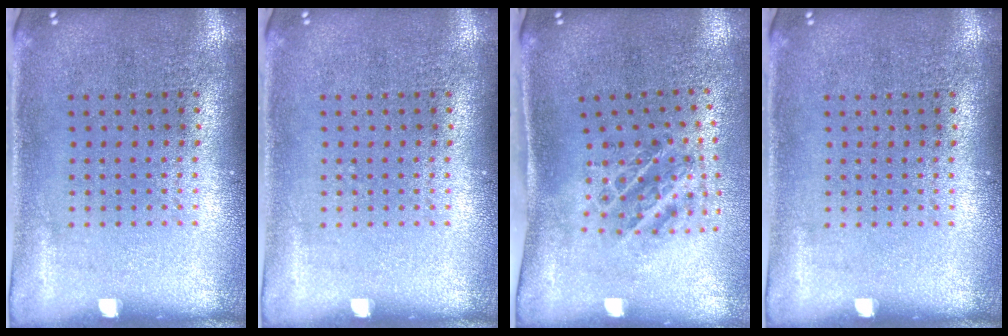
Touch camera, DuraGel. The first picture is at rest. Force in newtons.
{"total": 0.0}
{"total": 1.3, "press": 1.1, "slide": 0.6}
{"total": 0.0}